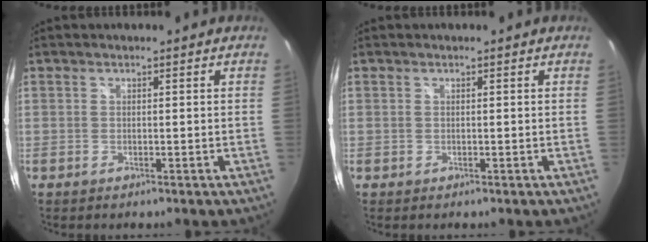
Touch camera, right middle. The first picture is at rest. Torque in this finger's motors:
{"motor_torque": [-0.86, 0.19, -0.02, 0.00]}